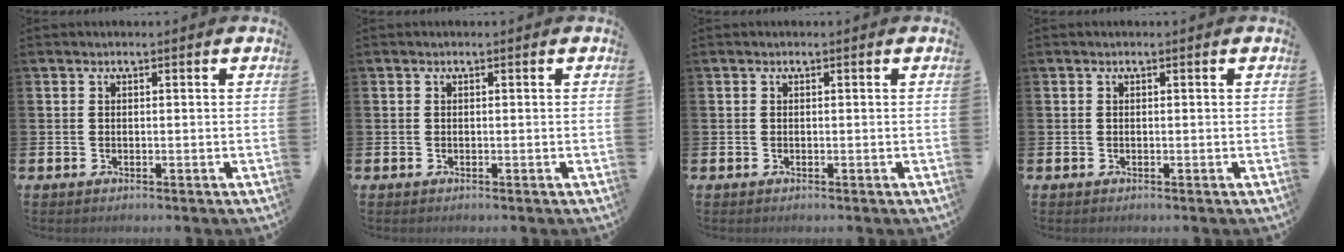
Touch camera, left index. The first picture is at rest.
{"total": 0.0}
{"total": 0.0}
{"total": 0.0}